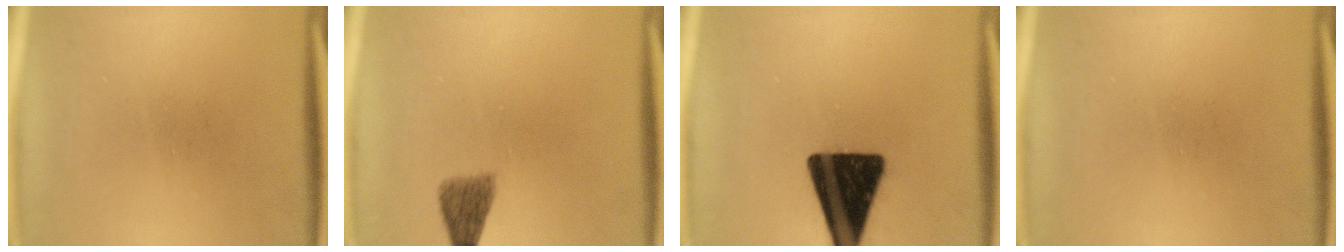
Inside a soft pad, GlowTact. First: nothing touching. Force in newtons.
{"total": 3.7}
{"total": 18.5}
{"total": 0.0}